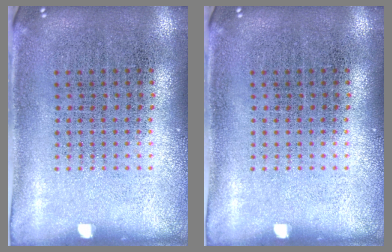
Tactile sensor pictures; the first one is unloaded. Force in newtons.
{"total": 0.0}